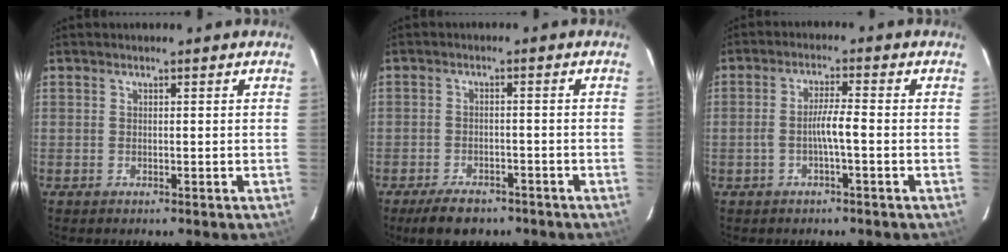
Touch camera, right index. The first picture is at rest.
{"total": 6.2, "force": [-4.7, 2.9, 2.8], "torque": [-0.052, -0.003, -0.074]}
{"total": 3.9, "force": [-1.0, 0.2, 3.8], "torque": [-0.068, 0.008, -0.018]}